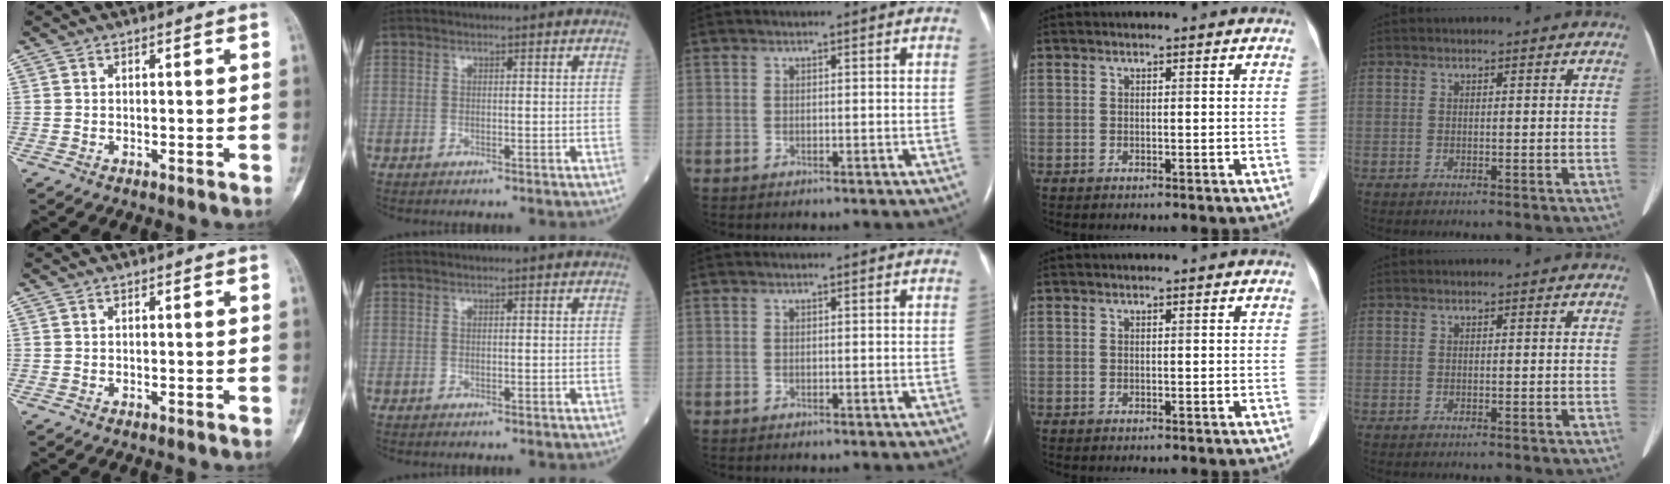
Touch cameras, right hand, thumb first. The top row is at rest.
{}